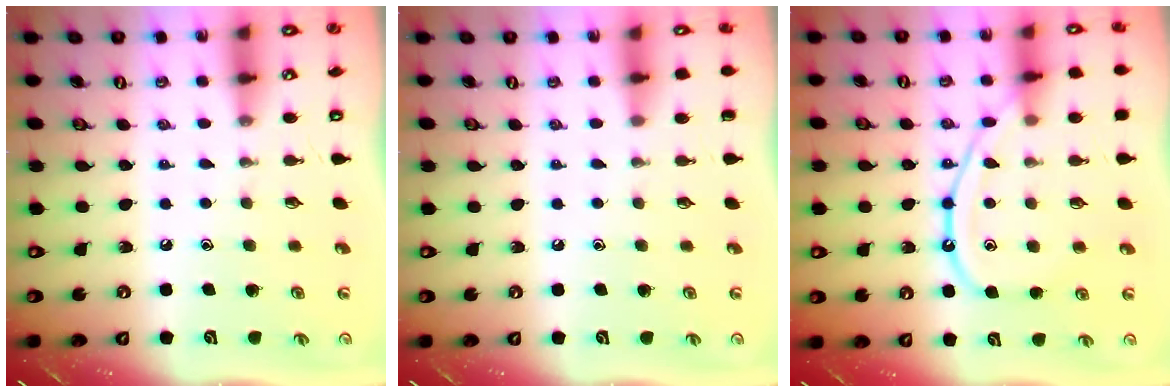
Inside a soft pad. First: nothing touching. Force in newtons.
{"total": 0.0}
{"total": 12.2, "press": 12.1, "slide": 0.8}